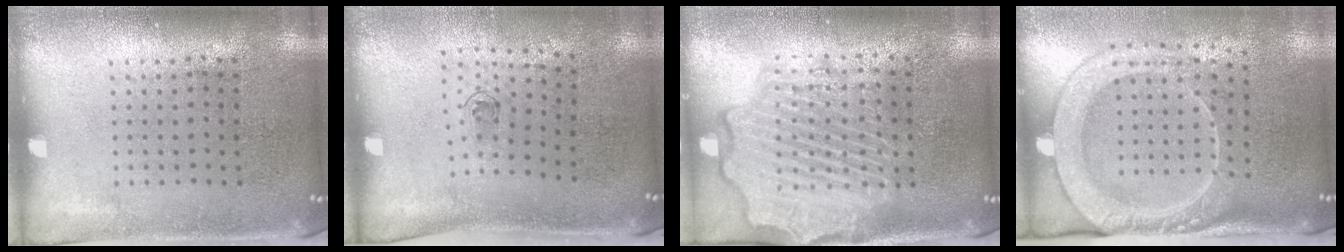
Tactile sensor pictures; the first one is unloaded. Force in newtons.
{"total": 0.6, "press": 0.3, "slide": 0.5}
{"total": 4.4, "press": 4.3, "slide": 0.5}
{"total": 2.5, "press": 1.9, "slide": 1.6}